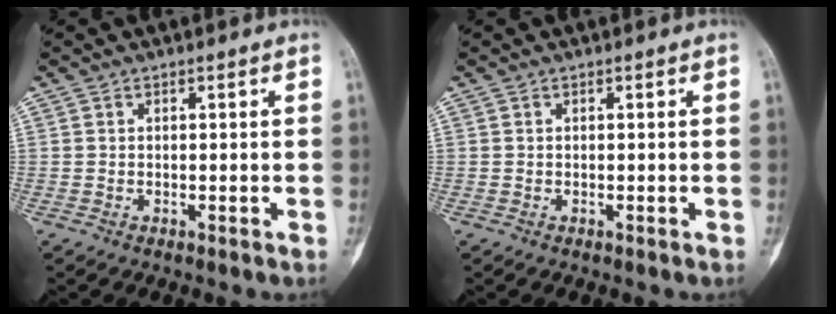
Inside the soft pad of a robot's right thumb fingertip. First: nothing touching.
{"total": 0.0}